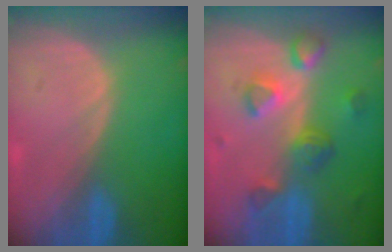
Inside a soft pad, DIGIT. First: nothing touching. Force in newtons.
{"total": 8.0, "press": 7.0, "slide": 3.8}